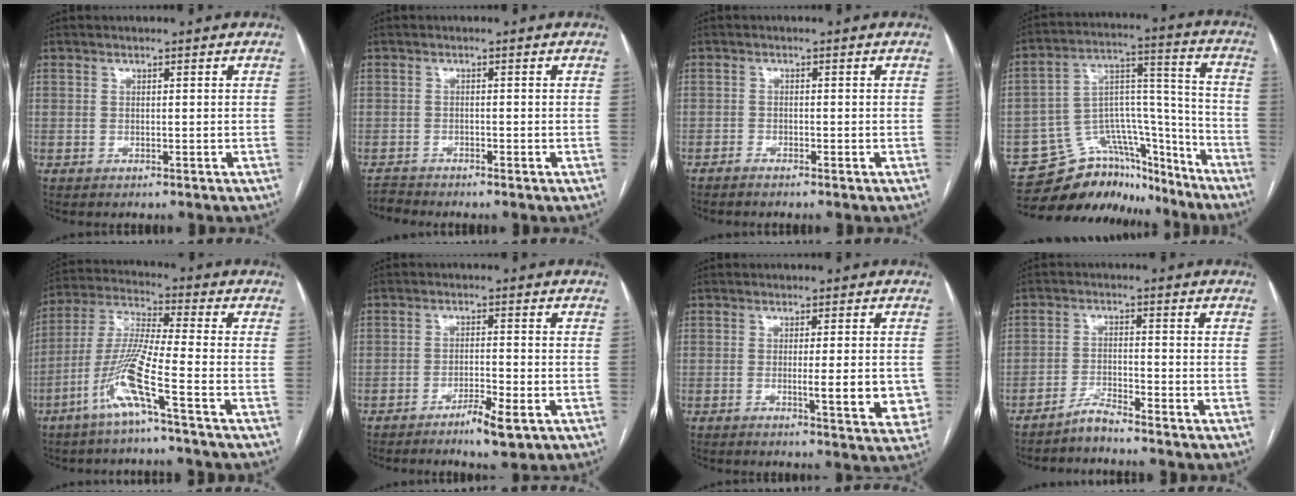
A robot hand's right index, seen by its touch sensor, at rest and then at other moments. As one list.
[{"total": 1.6, "force": [-1.5, -0.1, -0.6], "torque": [0.012, -0.011, -0.029]}, {"total": 0.9, "force": [-0.9, 0.0, 0.3], "torque": [-0.007, 0.000, -0.016]}, {"total": 17.2, "force": [-15.0, 7.4, 4.0], "torque": [-0.059, 0.073, -0.231]}, {"total": 10.8, "force": [-5.4, -0.8, 9.3], "torque": [-0.198, -0.007, -0.114]}, {"total": 4.8, "force": [-2.7, 0.7, 3.9], "torque": [-0.067, -0.003, -0.043]}, {"total": 7.1, "force": [-1.2, 1.4, 6.8], "torque": [-0.080, -0.010, -0.015]}, {"total": 2.9, "force": [-2.8, -0.4, 0.6], "torque": [-0.012, -0.012, -0.056]}]